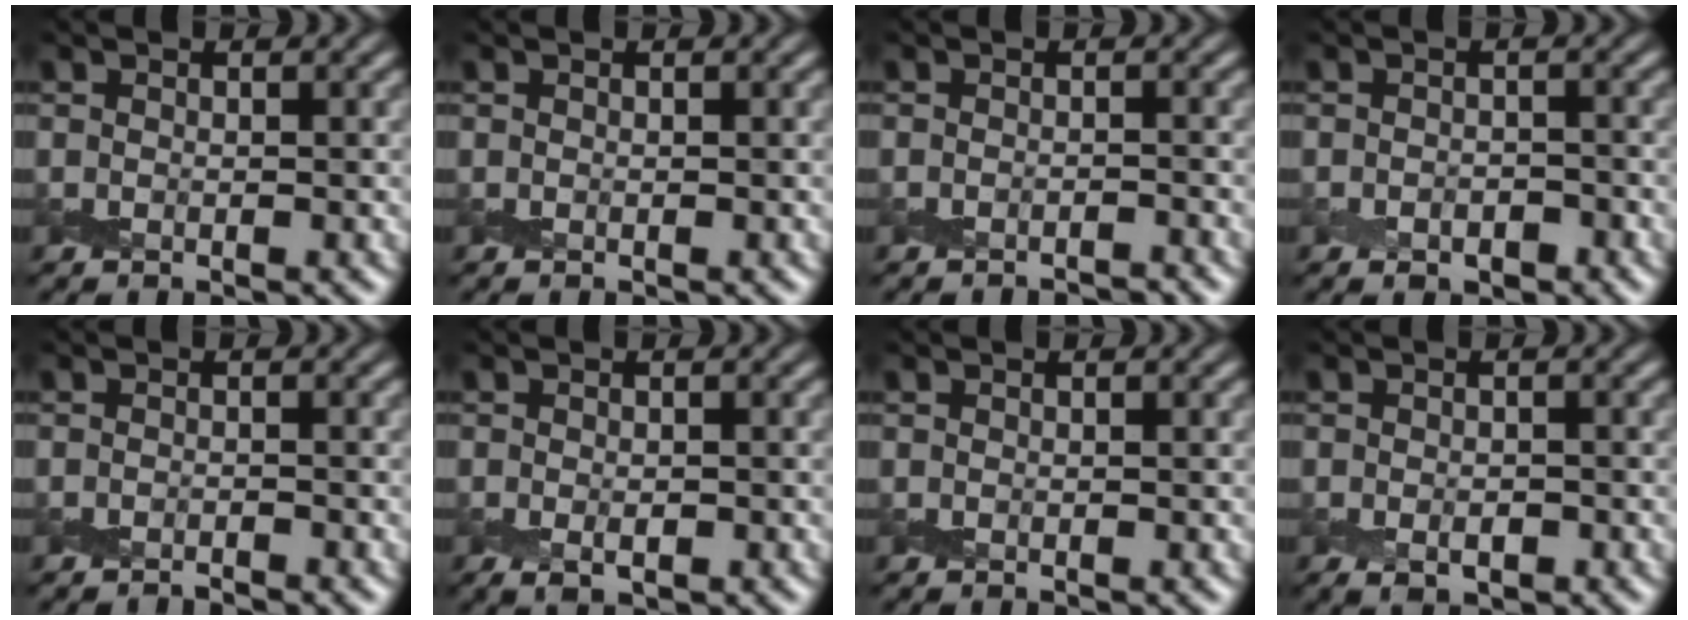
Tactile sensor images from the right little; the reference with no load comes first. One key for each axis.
{"total": 0.0}
{"total": 2.0, "fx": -2.0, "fy": 0.1, "fz": 0.4, "tx": 0.002, "ty": -0.001, "tz": -0.030}
{"total": 1.8, "fx": -1.1, "fy": 1.1, "fz": 0.9, "tx": -0.013, "ty": 0.000, "tz": -0.017}
{"total": 1.0, "fx": -1.0, "fy": 0.0, "fz": 0.3, "tx": -0.001, "ty": 0.000, "tz": -0.022}
{"total": 1.5, "fx": -0.3, "fy": 0.7, "fz": 1.2, "tx": -0.023, "ty": -0.006, "tz": -0.002}
{"total": 0.0}
{"total": 1.7, "fx": -0.6, "fy": 1.0, "fz": 1.2, "tx": -0.021, "ty": -0.005, "tz": -0.007}